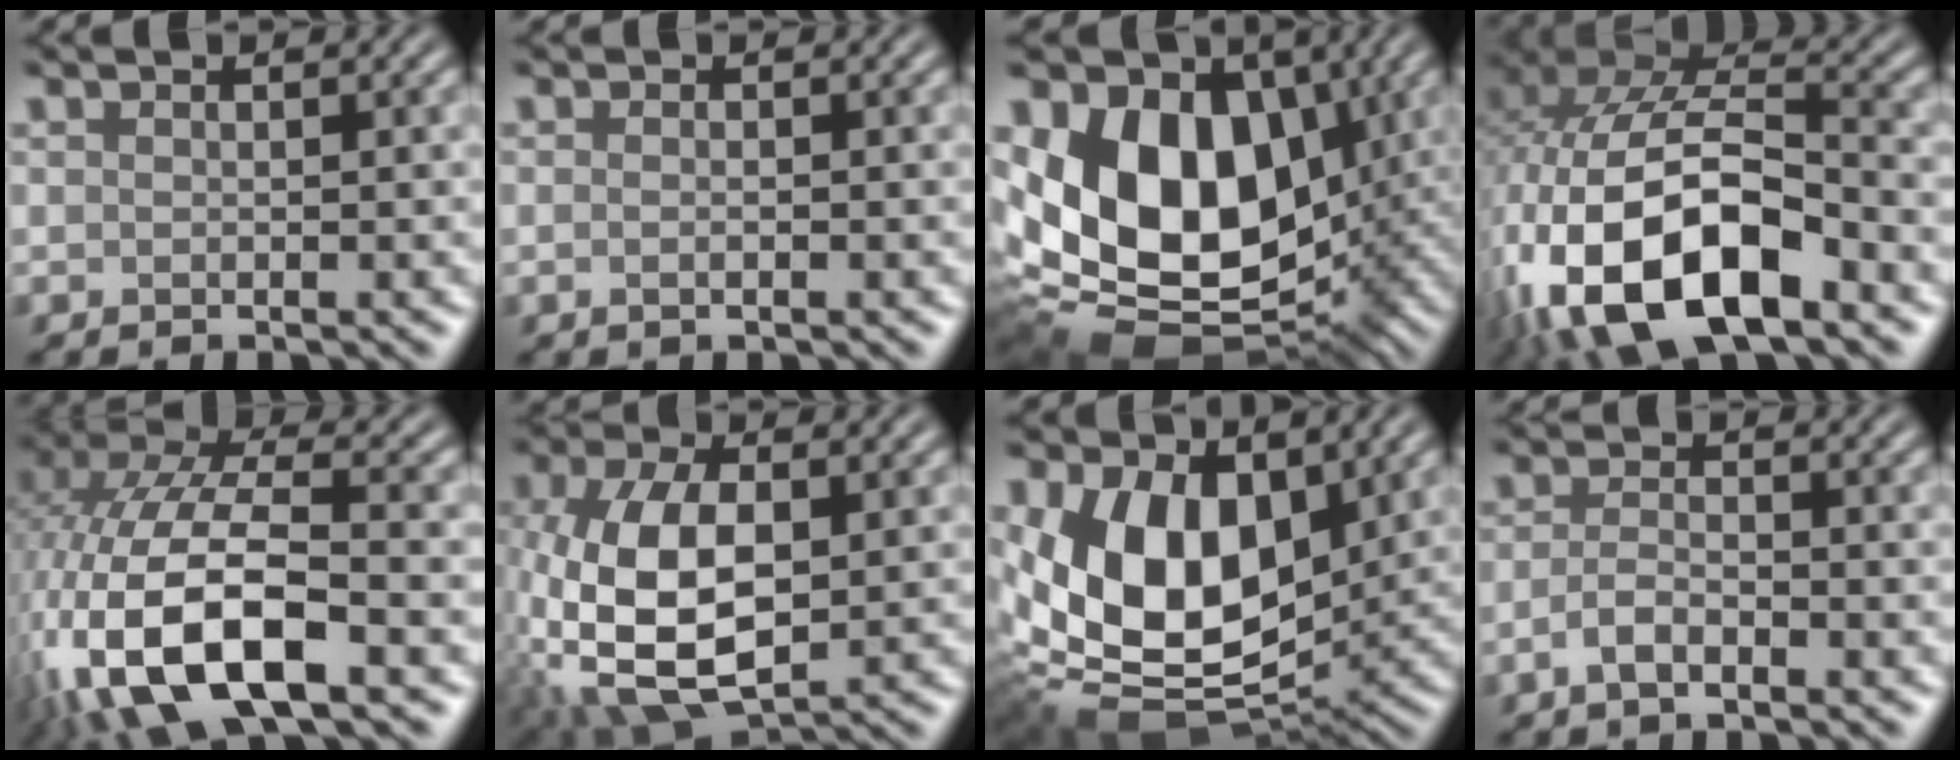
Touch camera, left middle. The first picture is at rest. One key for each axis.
{"total": 0.9, "fx": -0.1, "fy": 0.4, "fz": 0.9, "tx": -0.008, "ty": -0.006, "tz": -0.005}
{"total": 15.8, "fx": 1.8, "fy": 10.5, "fz": 11.7, "tx": -0.206, "ty": -0.013, "tz": 0.031}
{"total": 15.8, "fx": -6.3, "fy": 7.9, "fz": 12.1, "tx": -0.243, "ty": -0.011, "tz": -0.118}
{"total": 13.7, "fx": -5.4, "fy": 6.0, "fz": 11.0, "tx": -0.237, "ty": -0.003, "tz": -0.104}
{"total": 10.8, "fx": -1.4, "fy": 6.0, "fz": 8.9, "tx": -0.211, "ty": -0.013, "tz": -0.023}
{"total": 11.5, "fx": 1.8, "fy": 7.4, "fz": 8.7, "tx": -0.167, "ty": -0.027, "tz": 0.032}
{"total": 2.2, "fx": -1.1, "fy": 0.8, "fz": 1.7, "tx": -0.036, "ty": 0.002, "tz": -0.025}